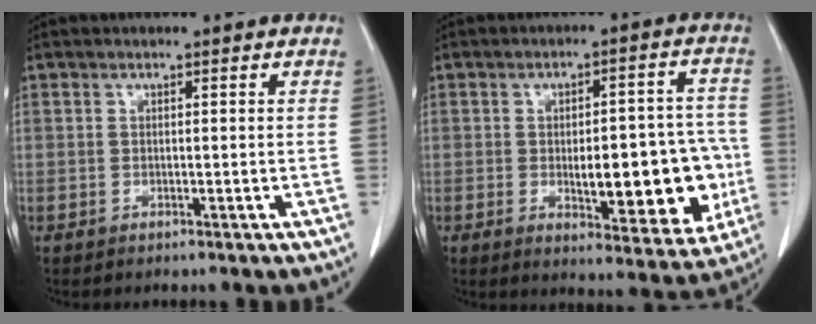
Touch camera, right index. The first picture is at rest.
{"total": 14.3, "force": [-2.3, 5.2, 13.1], "torque": [-0.161, 0.016, -0.017]}